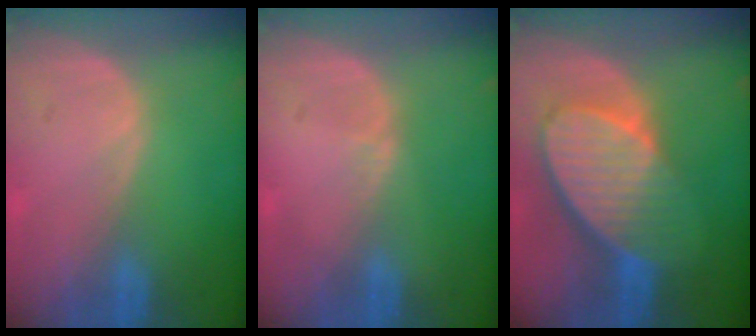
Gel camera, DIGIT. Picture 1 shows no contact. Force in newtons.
{"total": 0.6, "press": 0.6, "slide": 0.2}
{"total": 10.0, "press": 8.7, "slide": 4.8}